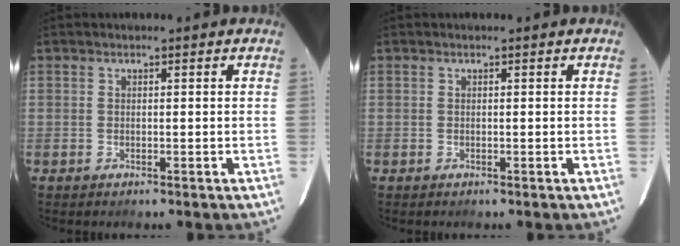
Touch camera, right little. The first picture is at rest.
{"total": 0.0}